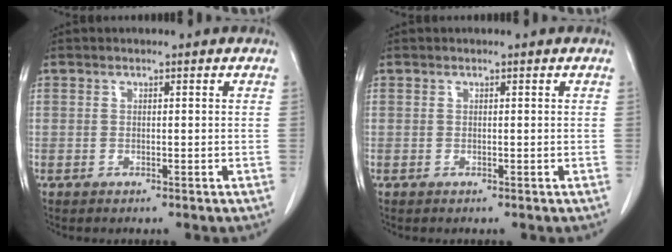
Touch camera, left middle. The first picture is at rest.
{"total": 0.0}